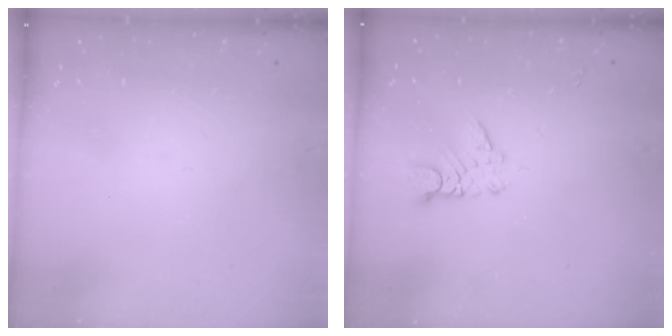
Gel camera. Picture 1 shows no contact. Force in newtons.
{"total": 3.3, "press": 3.3, "slide": 0.3}